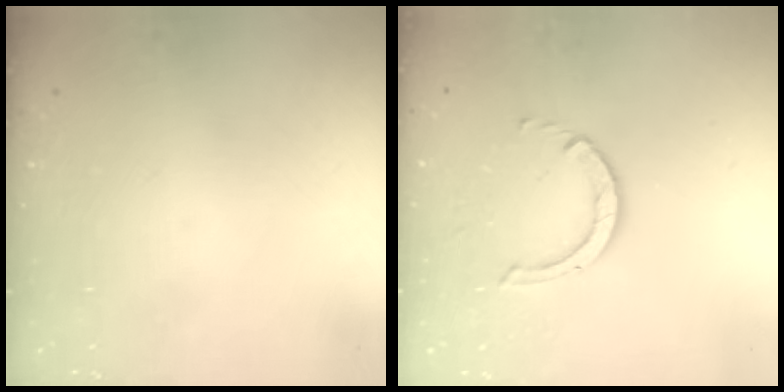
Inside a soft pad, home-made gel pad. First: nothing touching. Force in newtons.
{"total": 3.5, "press": 3.5, "slide": 0.3}